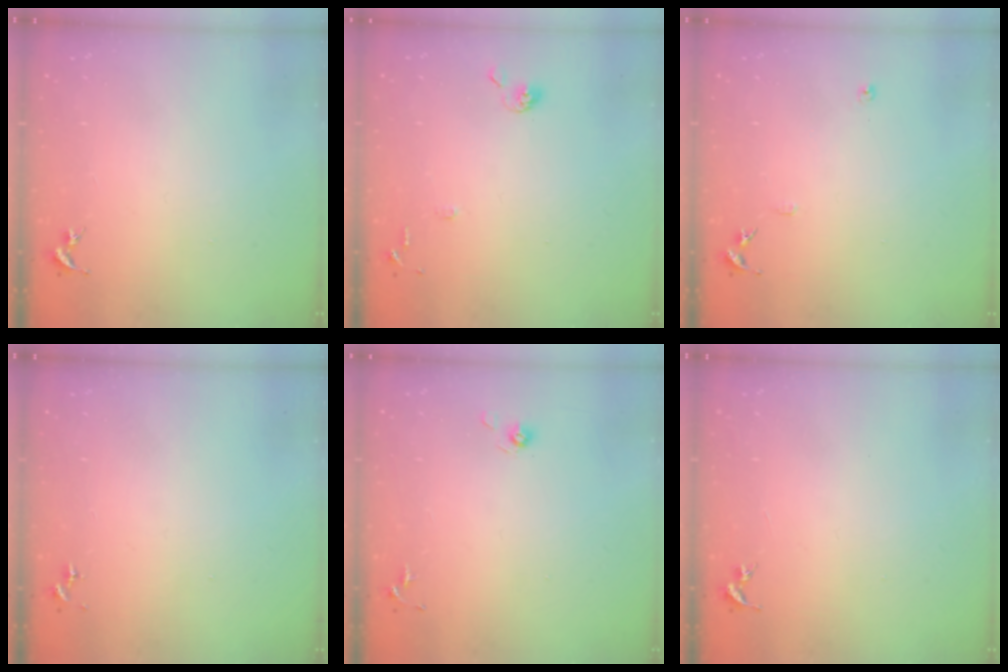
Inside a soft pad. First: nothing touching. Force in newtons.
{"total": 7.0, "press": 7.0, "slide": 0.7}
{"total": 6.1, "press": 6.1, "slide": 0.7}
{"total": 0.0}
{"total": 4.7, "press": 4.4, "slide": 1.5}
{"total": 0.0}